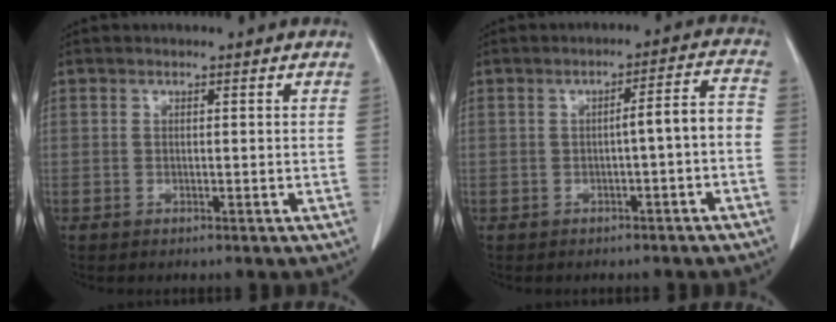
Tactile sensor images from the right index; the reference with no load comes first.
{"total": 4.8, "force": [-1.5, 0.1, 4.5], "torque": [-0.060, 0.021, -0.020]}